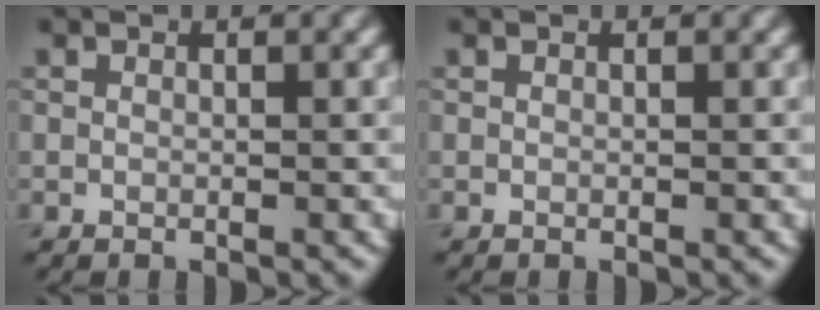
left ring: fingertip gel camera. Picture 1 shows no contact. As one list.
[{"total": 0.0}]